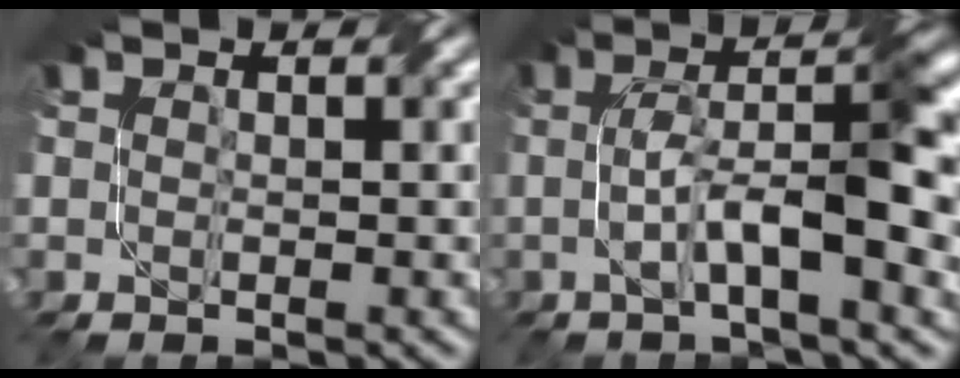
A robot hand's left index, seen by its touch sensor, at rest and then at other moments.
{"total": 7.6, "force": [-0.7, 1.8, 7.4], "torque": [-0.125, 0.015, -0.013]}